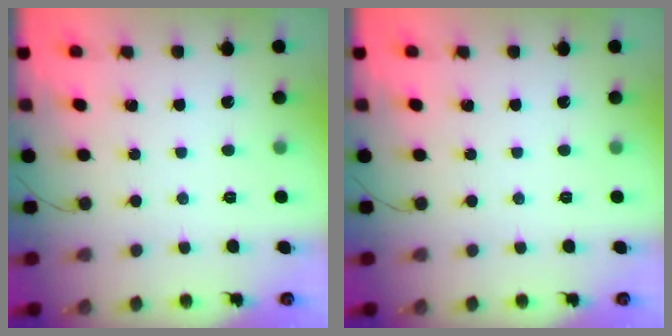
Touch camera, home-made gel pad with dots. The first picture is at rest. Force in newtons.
{"total": 0.0}